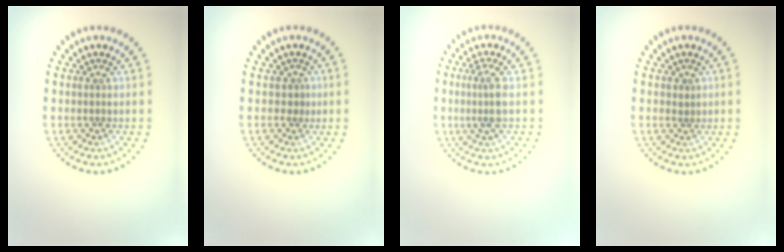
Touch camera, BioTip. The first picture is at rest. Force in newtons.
{"total": 0.8, "press": 0.4, "slide": 0.7}
{"total": 2.2, "press": 1.9, "slide": 1.2}
{"total": 0.5, "press": 0.2, "slide": 0.5}